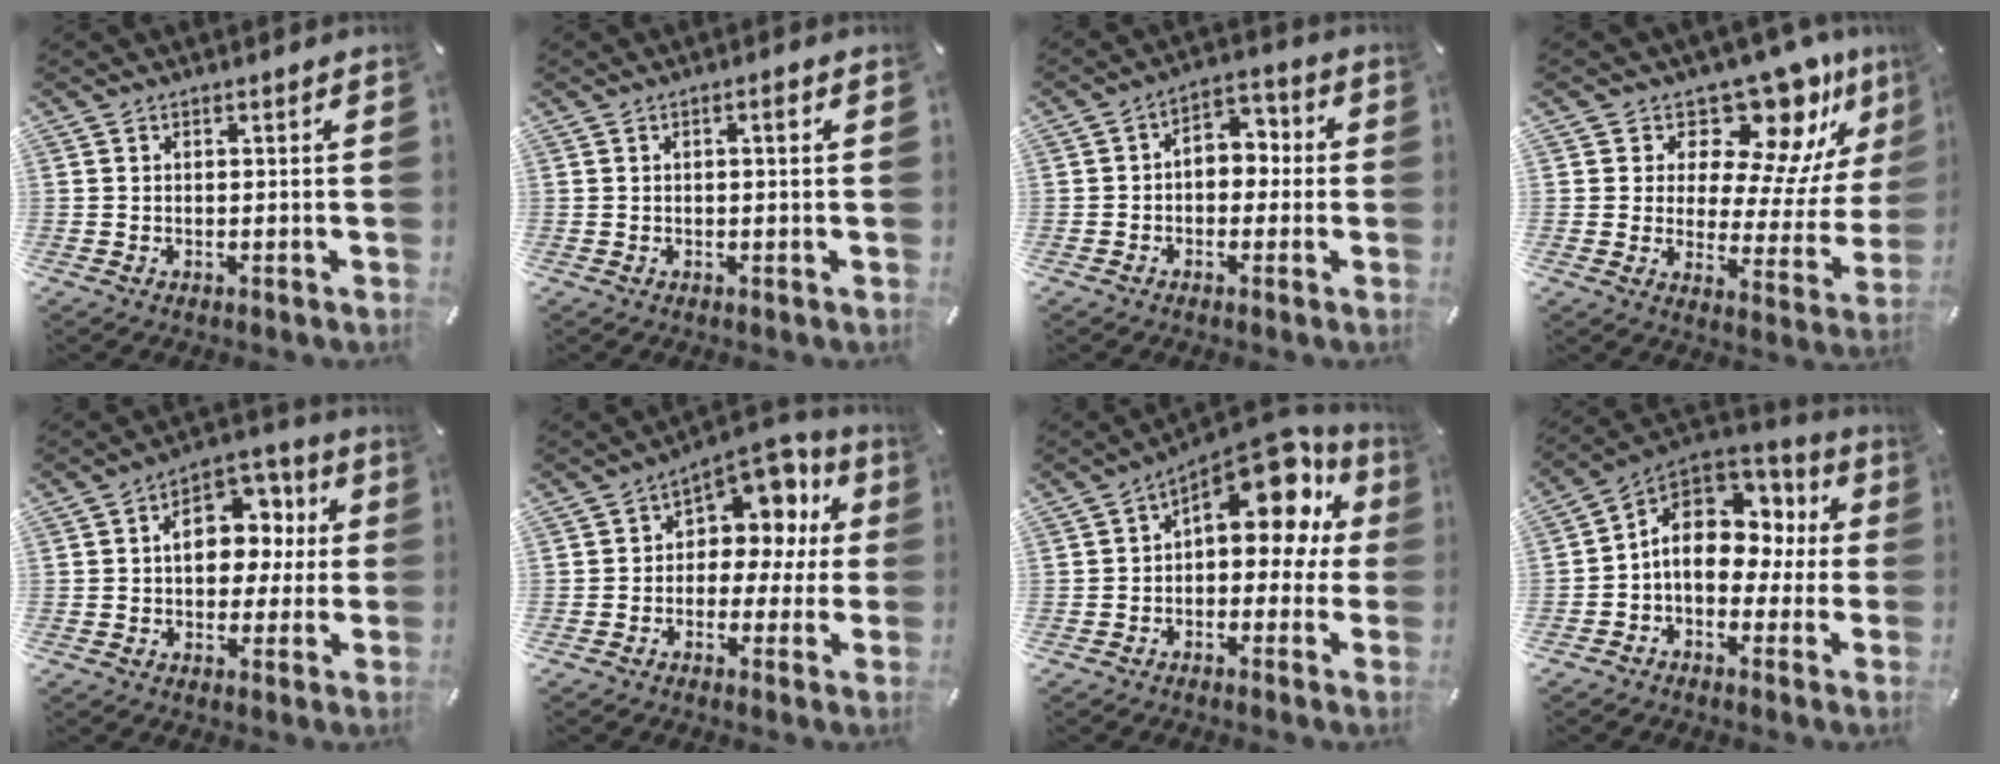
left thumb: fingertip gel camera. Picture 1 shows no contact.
{"total": 1.5, "force": [0.3, 0.3, 1.4], "torque": [-0.018, 0.002, 0.002]}
{"total": 5.3, "force": [-0.6, 4.3, 3.1], "torque": [-0.044, 0.003, -0.017]}
{"total": 15.3, "force": [12.1, 6.7, 6.5], "torque": [-0.075, -0.126, 0.198]}
{"total": 12.0, "force": [1.4, 9.1, 7.8], "torque": [-0.102, -0.007, 0.026]}
{"total": 9.8, "force": [4.2, 7.3, 5.1], "torque": [-0.064, -0.046, 0.077]}
{"total": 14.6, "force": [7.9, 7.1, 10.0], "torque": [-0.132, -0.068, 0.134]}
{"total": 12.9, "force": [1.9, 9.5, 8.5], "torque": [-0.150, -0.009, 0.033]}